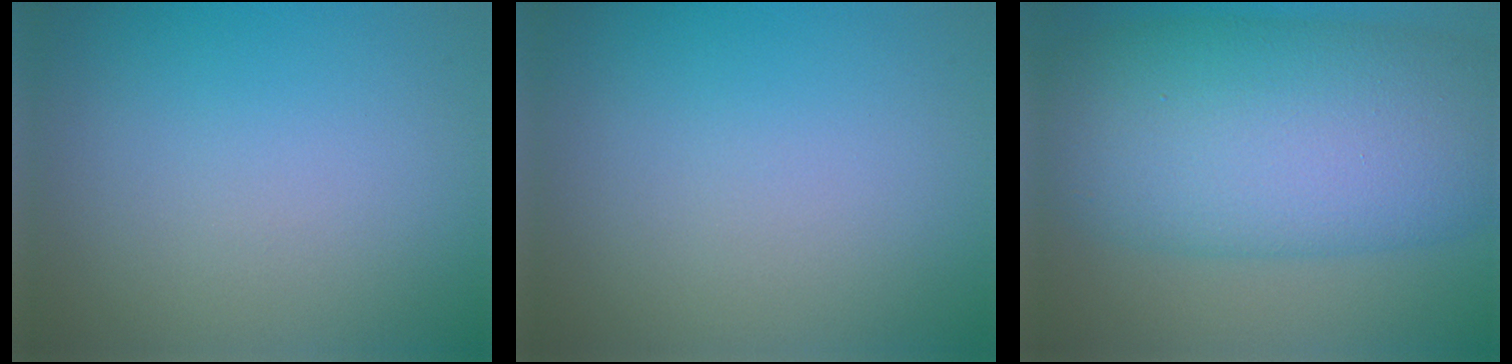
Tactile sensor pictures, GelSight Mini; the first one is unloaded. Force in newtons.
{"total": 0.0}
{"total": 13.4, "press": 13.4, "slide": 0.0}